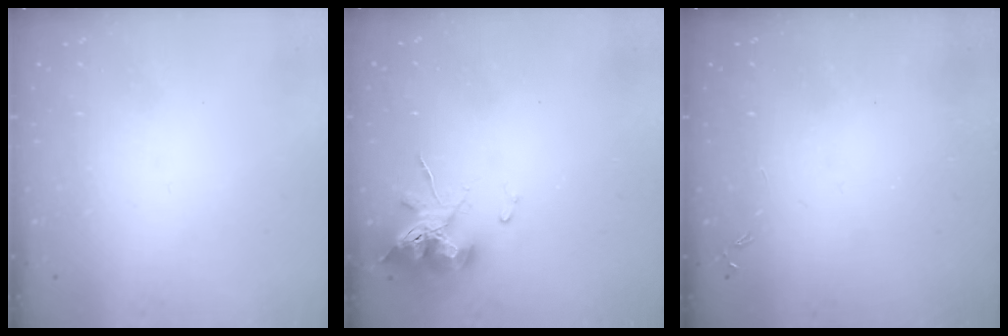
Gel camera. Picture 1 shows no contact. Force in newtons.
{"total": 10.8, "press": 10.8, "slide": 1.4}
{"total": 0.0}